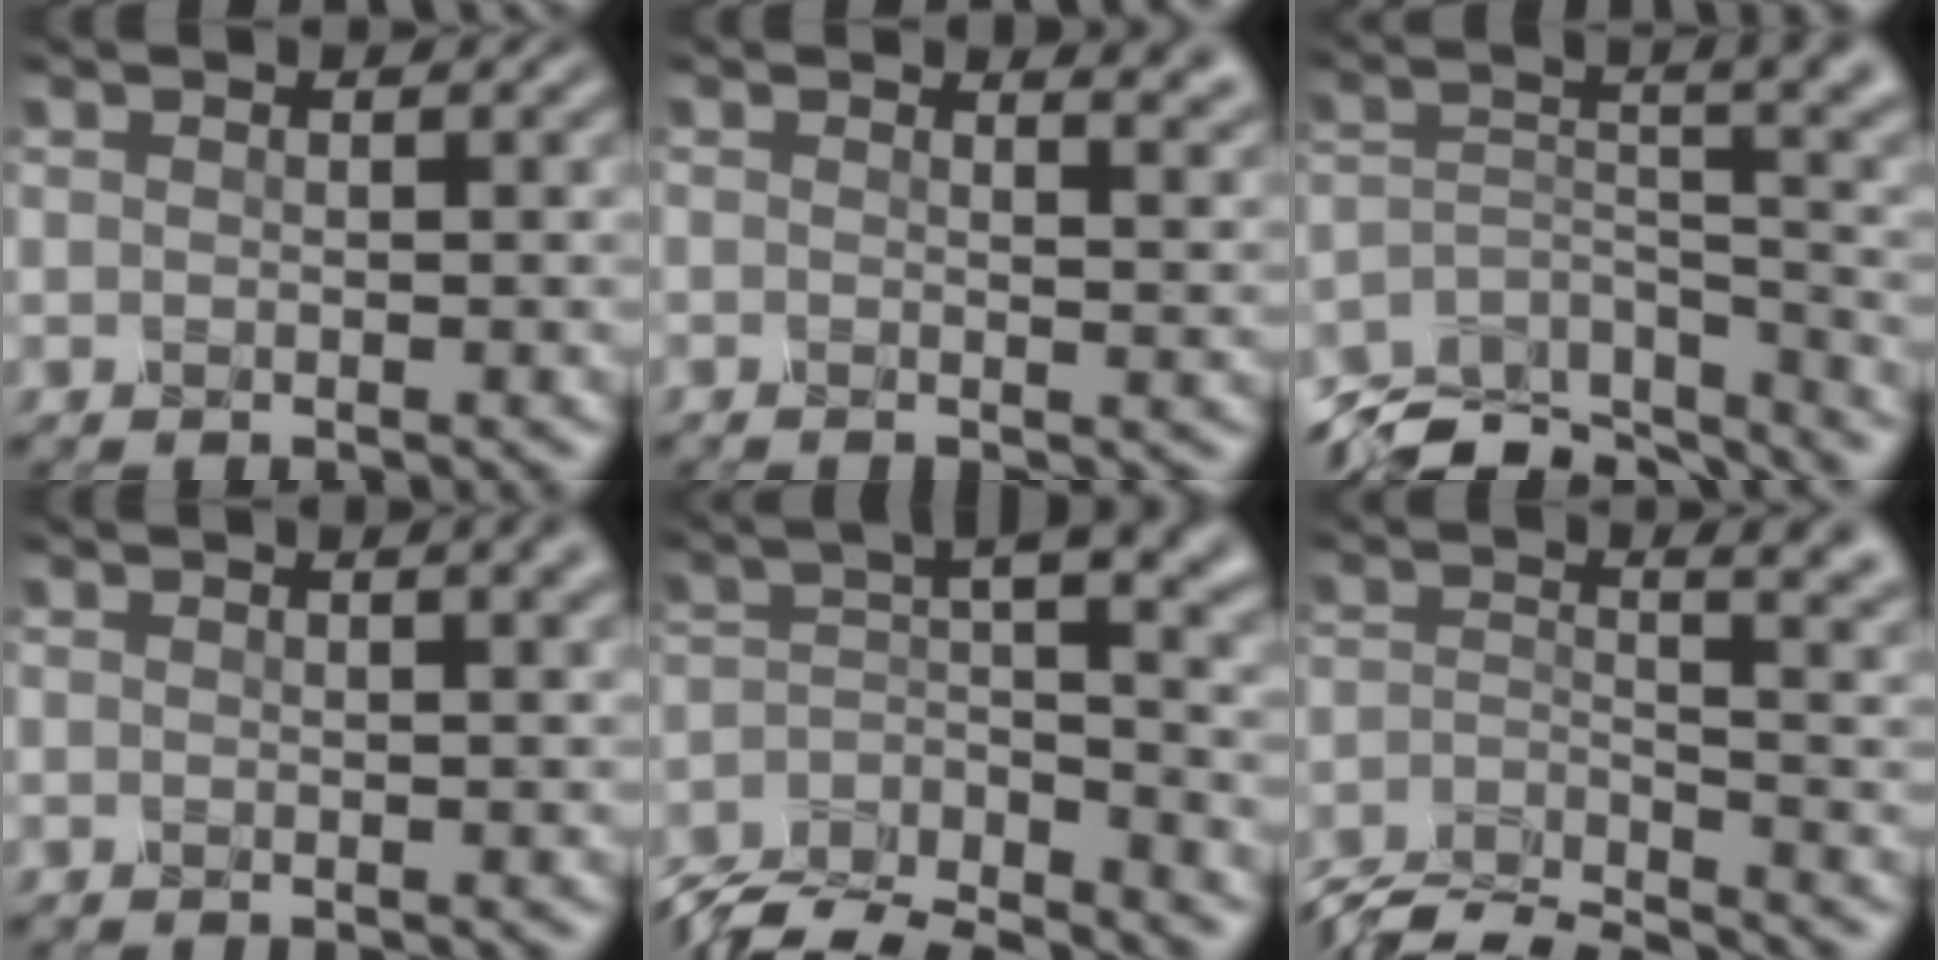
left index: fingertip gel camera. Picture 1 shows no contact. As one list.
[{"total": 5.0, "force": [2.7, 2.5, 3.4], "torque": [-0.008, 0.034, -0.004]}, {"total": 10.8, "force": [-9.8, 2.5, 3.9], "torque": [-0.067, 0.001, -0.154]}, {"total": 5.3, "force": [2.8, 2.5, 3.7], "torque": [-0.012, 0.036, 0.002]}, {"total": 9.0, "force": [-7.4, 2.0, 4.6], "torque": [-0.067, -0.008, -0.145]}, {"total": 7.6, "force": [-5.7, 2.0, 4.5], "torque": [-0.057, -0.015, -0.113]}]